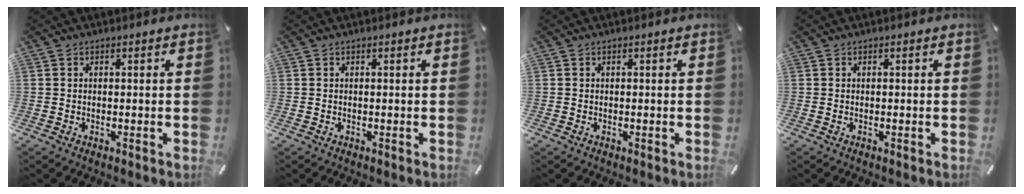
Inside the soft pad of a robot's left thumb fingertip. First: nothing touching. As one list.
[{"total": 0.0}, {"total": 0.0}, {"total": 0.0}]